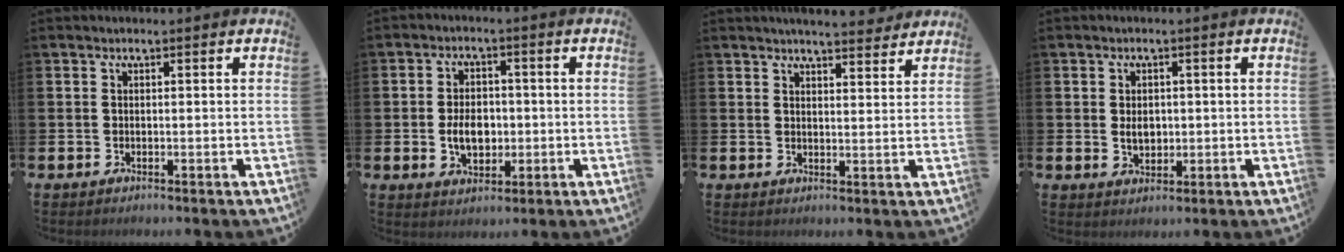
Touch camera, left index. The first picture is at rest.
{"total": 4.7, "force": [-0.5, 3.3, 3.4], "torque": [-0.046, 0.002, -0.015]}
{"total": 4.6, "force": [4.5, 0.2, 0.6], "torque": [-0.009, -0.026, 0.080]}
{"total": 2.6, "force": [0.2, 1.9, 1.8], "torque": [-0.017, 0.001, -0.002]}